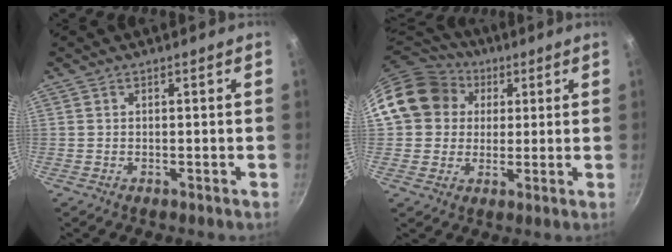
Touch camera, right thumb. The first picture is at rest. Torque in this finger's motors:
{"motor_torque": [0.96, 1.52, 0.61, -0.61, 0.25]}